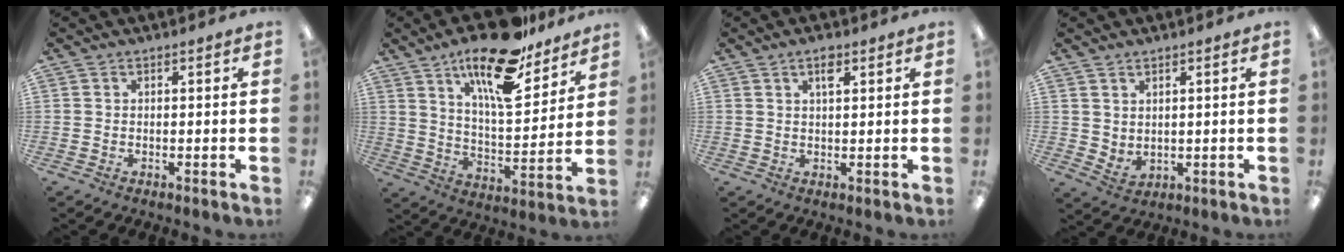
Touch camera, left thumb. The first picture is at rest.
{"total": 20.0, "force": [14.0, 6.8, 12.5], "torque": [-0.203, -0.086, 0.232]}
{"total": 3.2, "force": [1.9, 1.1, 2.3], "torque": [-0.036, -0.002, 0.030]}
{"total": 2.7, "force": [2.4, 1.2, 0.6], "torque": [-0.017, -0.014, 0.046]}